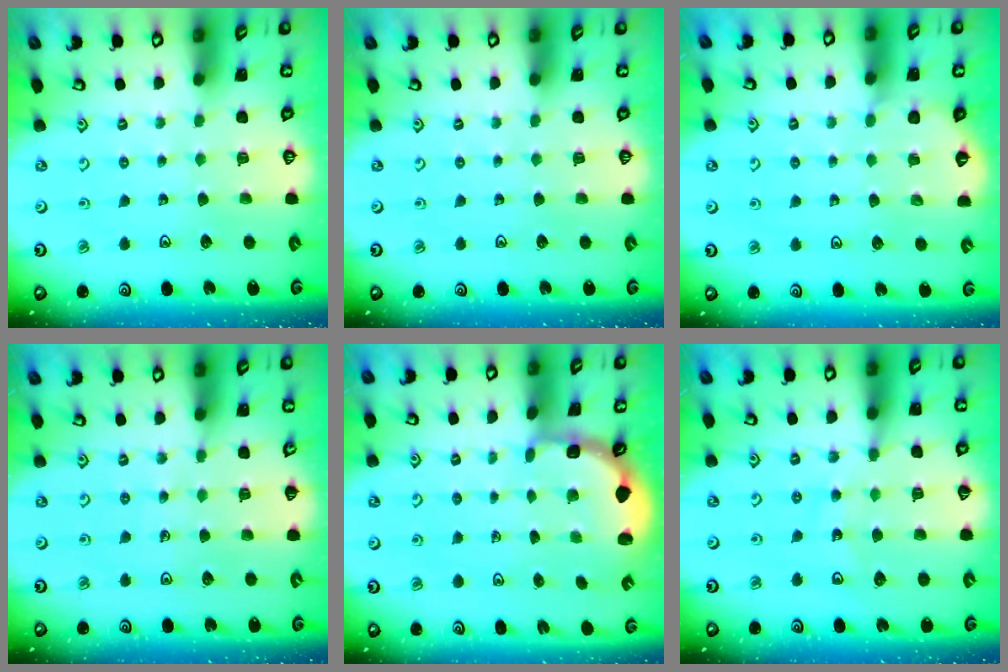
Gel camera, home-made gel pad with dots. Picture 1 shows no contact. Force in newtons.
{"total": 0.0}
{"total": 2.9, "press": 2.8, "slide": 0.4}
{"total": 5.0, "press": 4.9, "slide": 1.1}
{"total": 2.5, "press": 1.9, "slide": 1.6}
{"total": 12.7, "press": 12.3, "slide": 3.4}